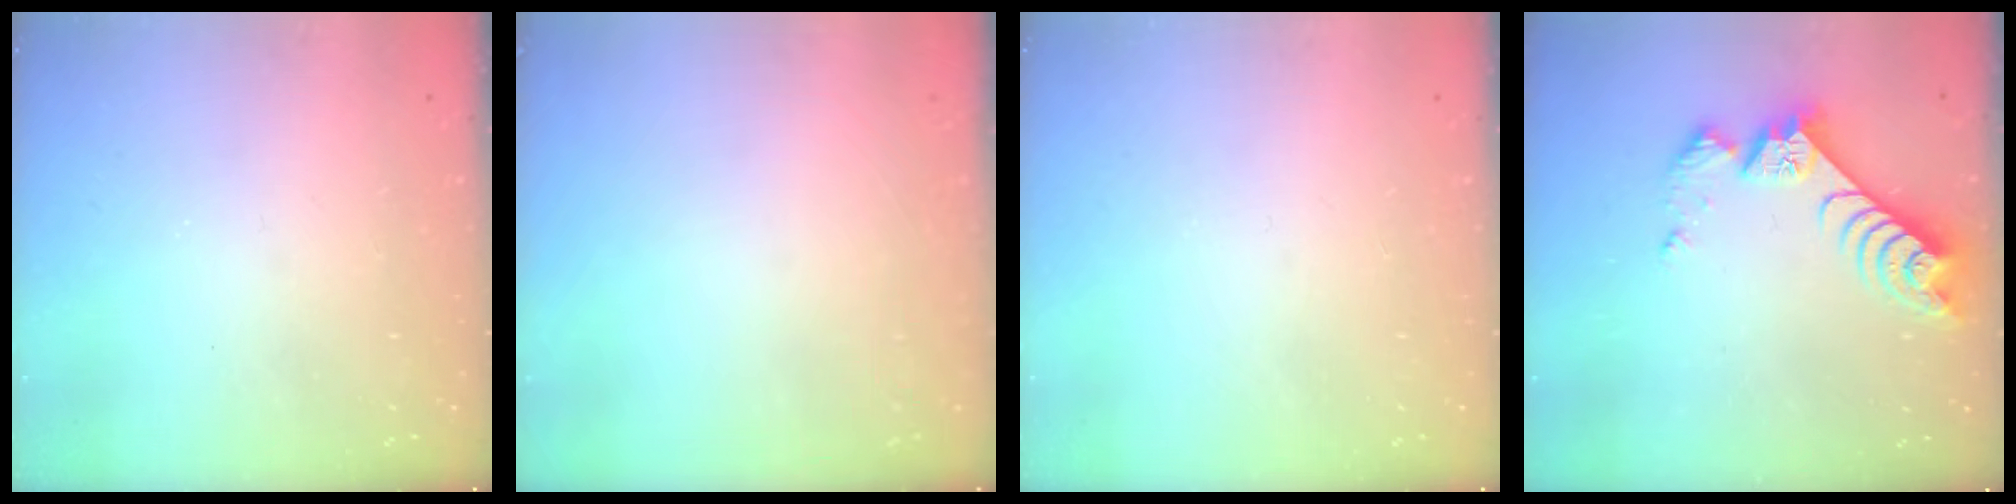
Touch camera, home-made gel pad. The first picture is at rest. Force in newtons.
{"total": 0.0}
{"total": 0.0}
{"total": 8.4, "press": 8.4, "slide": 0.3}